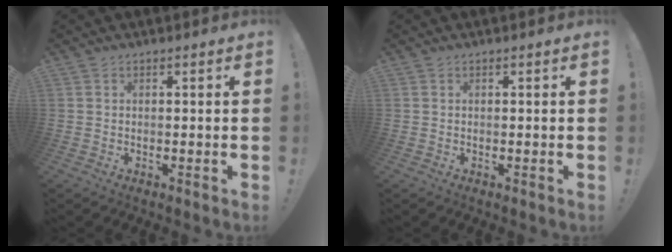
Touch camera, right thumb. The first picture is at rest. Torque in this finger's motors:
{"motor_torque": [-0.03, -0.01, 0.25, -0.25, 0.01]}